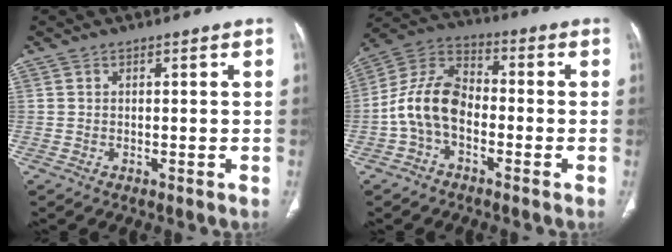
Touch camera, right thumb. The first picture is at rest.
{"total": 10.9, "force": [-2.5, 7.2, 7.8], "torque": [-0.145, 0.039, -0.061]}